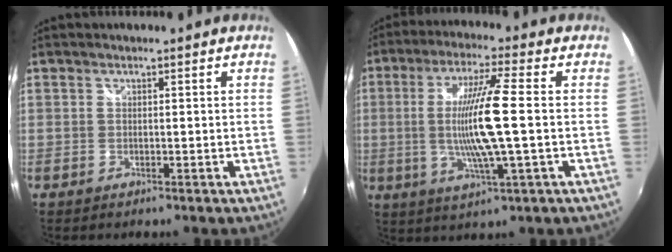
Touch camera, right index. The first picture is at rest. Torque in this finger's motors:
{"motor_torque": [1.33, 0.80, 0.38, 0.19]}